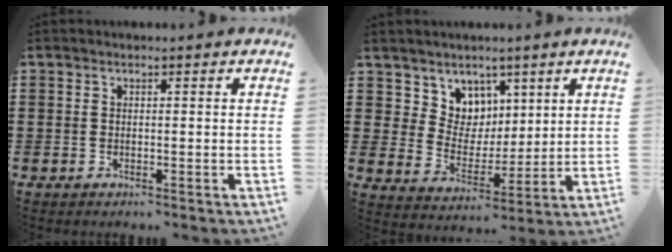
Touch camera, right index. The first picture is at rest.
{"total": 6.5, "force": [4.3, 4.8, -0.6], "torque": [-0.033, -0.024, 0.083]}